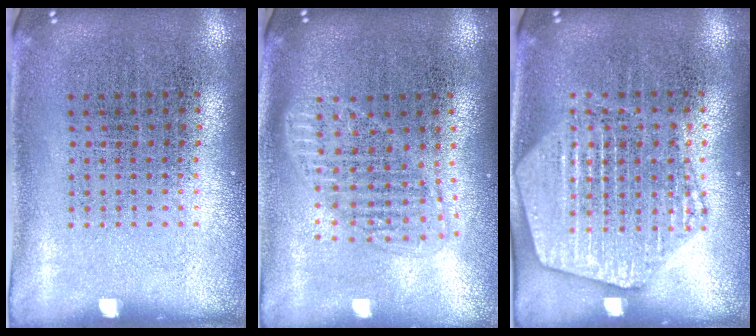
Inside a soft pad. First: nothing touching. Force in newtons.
{"total": 1.5, "press": 1.3, "slide": 0.8}
{"total": 1.9, "press": 1.9, "slide": 0.2}